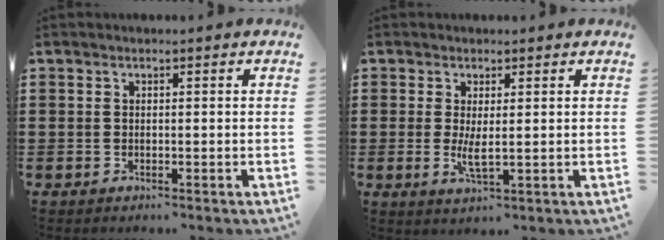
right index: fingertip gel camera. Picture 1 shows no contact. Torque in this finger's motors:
{"motor_torque": [1.08, 1.06, 0.34, 0.06]}